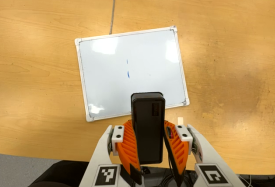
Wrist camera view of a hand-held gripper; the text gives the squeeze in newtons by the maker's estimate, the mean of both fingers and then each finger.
{"total": 7.1, "left": 6.5, "right": 7.7}